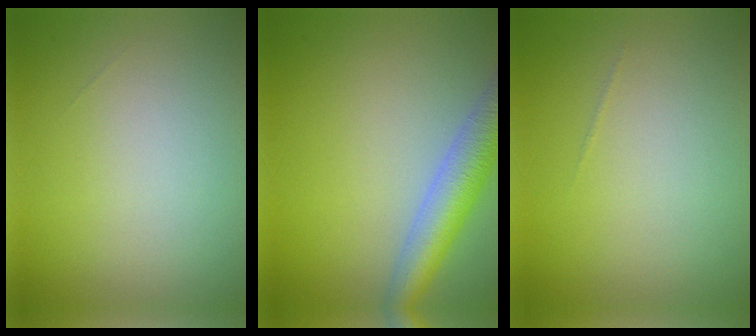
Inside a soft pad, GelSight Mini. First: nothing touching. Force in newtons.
{"total": 5.1, "press": 5.1, "slide": 0.3}
{"total": 0.0}